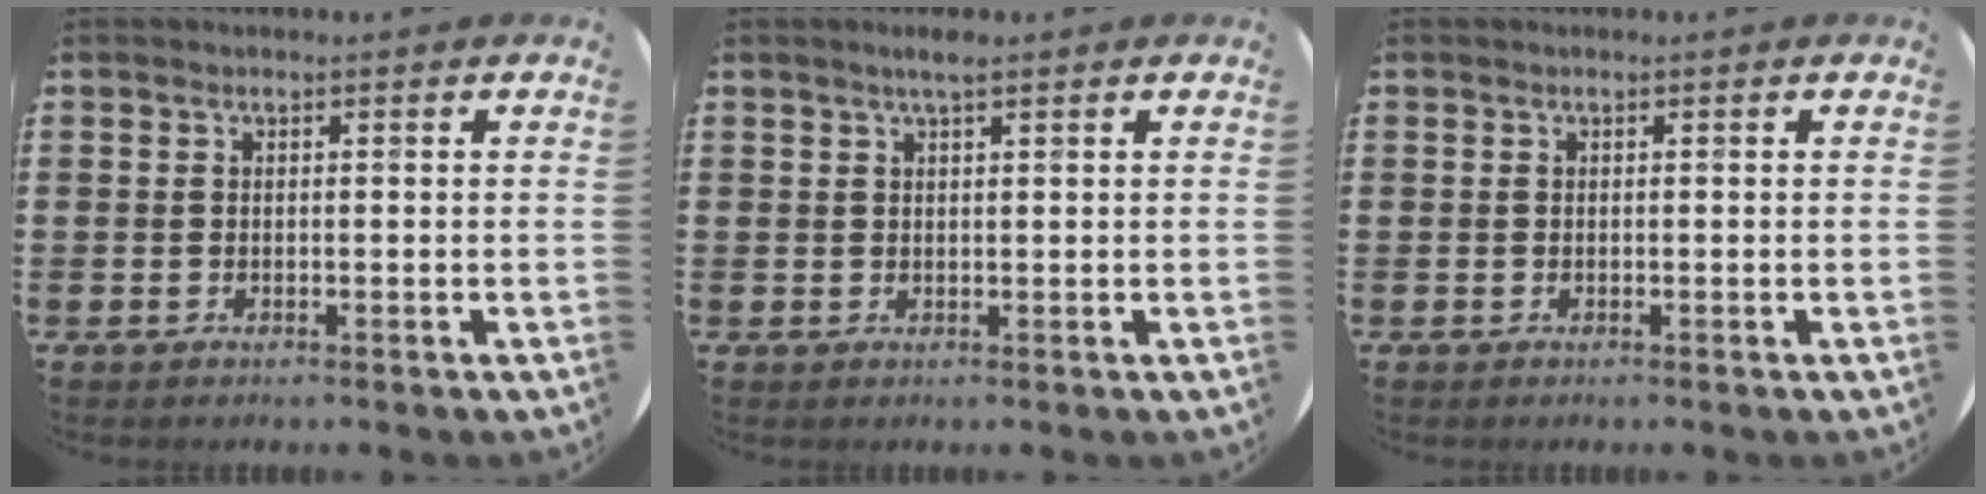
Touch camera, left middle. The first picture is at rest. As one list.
[{"total": 2.1, "force": [1.6, 0.2, 1.4], "torque": [-0.029, 0.004, 0.027]}, {"total": 0.0}]